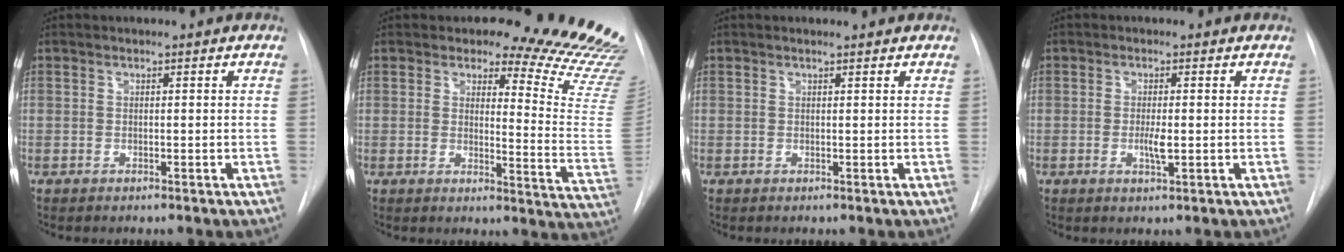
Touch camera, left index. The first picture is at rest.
{"total": 15.7, "force": [14.7, 2.5, 5.0], "torque": [-0.038, -0.131, 0.141]}
{"total": 1.6, "force": [1.6, 0.1, 0.4], "torque": [-0.013, 0.010, 0.018]}
{"total": 2.4, "force": [-0.3, 0.5, 2.3], "torque": [-0.045, -0.003, -0.004]}